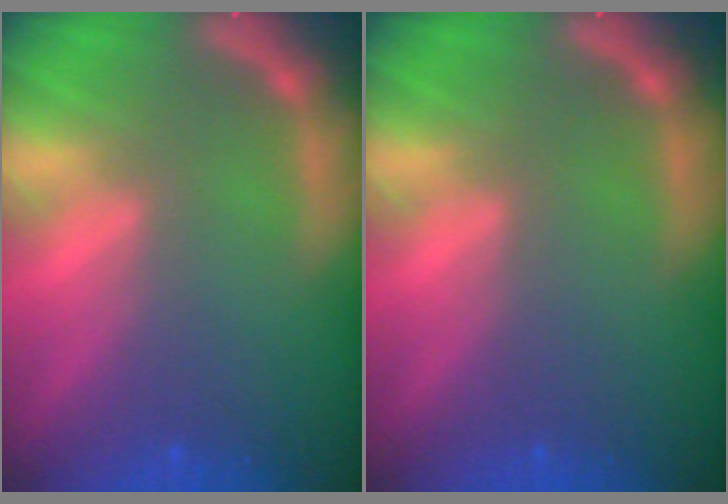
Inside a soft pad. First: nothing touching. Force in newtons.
{"total": 0.0}